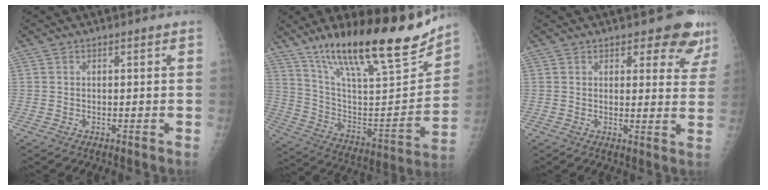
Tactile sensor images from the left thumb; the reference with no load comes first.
{"total": 27.3, "force": [19.0, 6.9, 18.3], "torque": [-0.271, -0.065, 0.322]}
{"total": 8.1, "force": [6.2, 3.6, 3.9], "torque": [-0.006, -0.035, 0.060]}